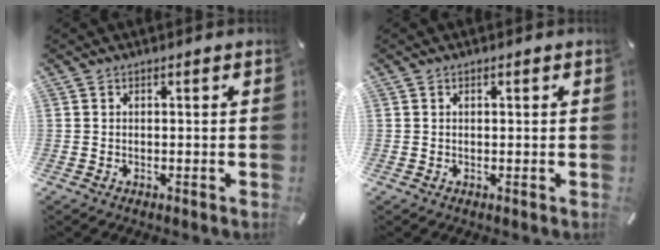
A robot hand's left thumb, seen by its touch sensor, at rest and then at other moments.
{"total": 0.6, "force": [0.3, 0.3, 0.4], "torque": [-0.008, 0.002, 0.004]}